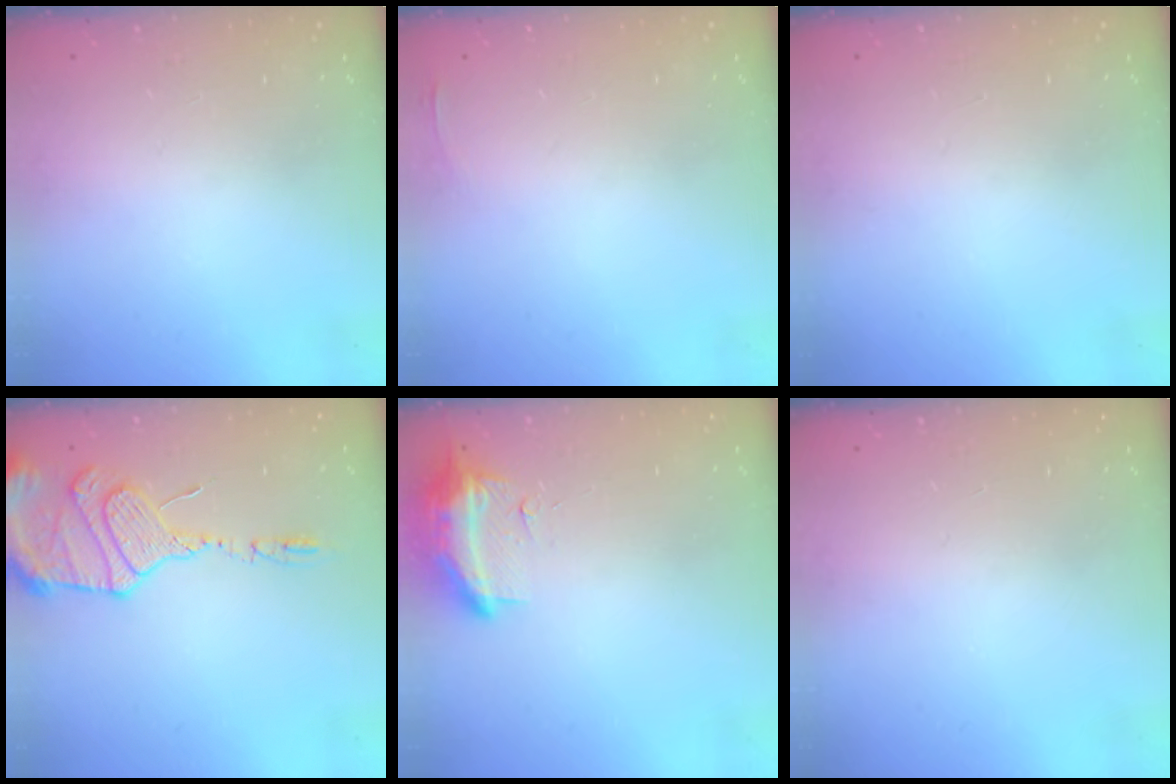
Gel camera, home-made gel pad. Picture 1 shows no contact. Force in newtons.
{"total": 3.3, "press": 2.7, "slide": 1.8}
{"total": 1.0, "press": 0.0, "slide": 1.0}
{"total": 14.8, "press": 14.5, "slide": 2.9}
{"total": 19.3, "press": 12.1, "slide": 15.1}
{"total": 0.0}